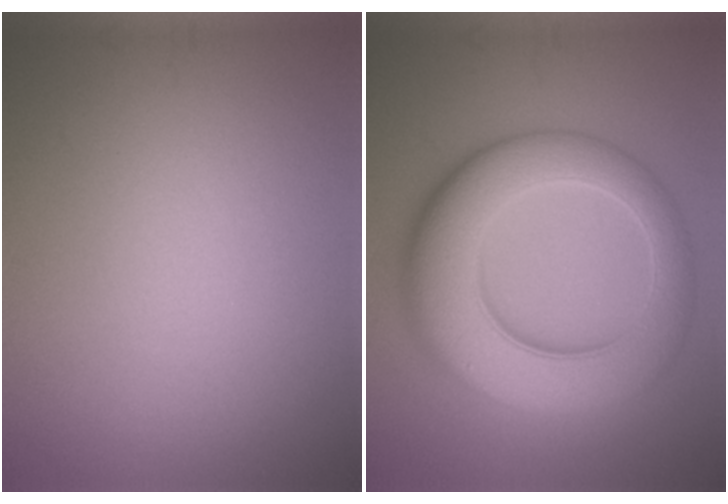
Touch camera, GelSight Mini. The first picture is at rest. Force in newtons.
{"total": 10.6, "press": 10.6, "slide": 0.2}